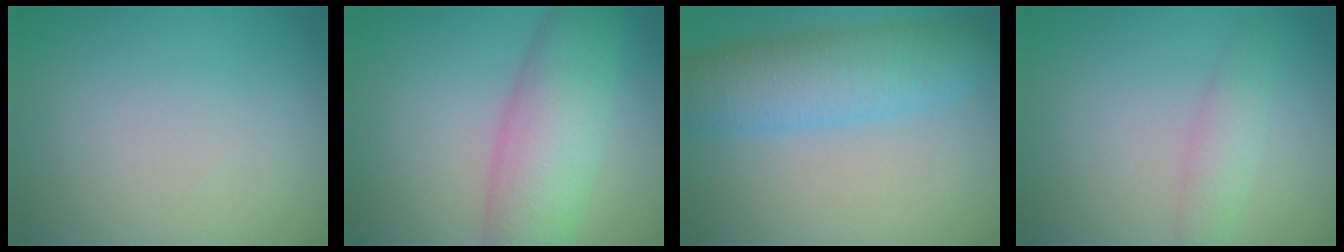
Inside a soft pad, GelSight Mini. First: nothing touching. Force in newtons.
{"total": 7.1, "press": 7.1, "slide": 0.3}
{"total": 6.5, "press": 6.5, "slide": 0.1}
{"total": 2.2, "press": 2.2, "slide": 0.0}